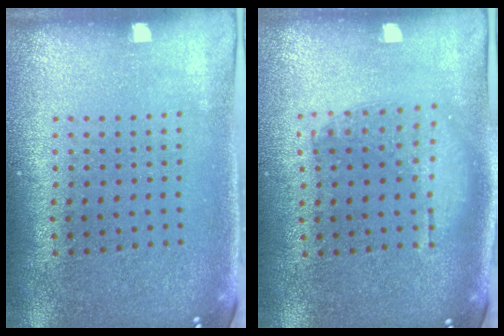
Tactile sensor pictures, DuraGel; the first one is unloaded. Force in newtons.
{"total": 1.1, "press": 1.0, "slide": 0.4}